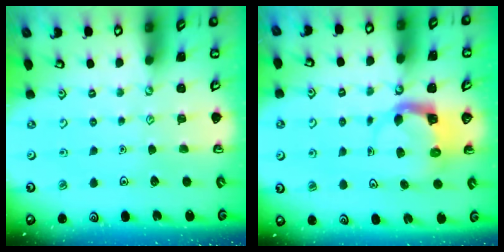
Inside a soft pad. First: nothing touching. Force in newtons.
{"total": 3.8, "press": 3.7, "slide": 0.6}